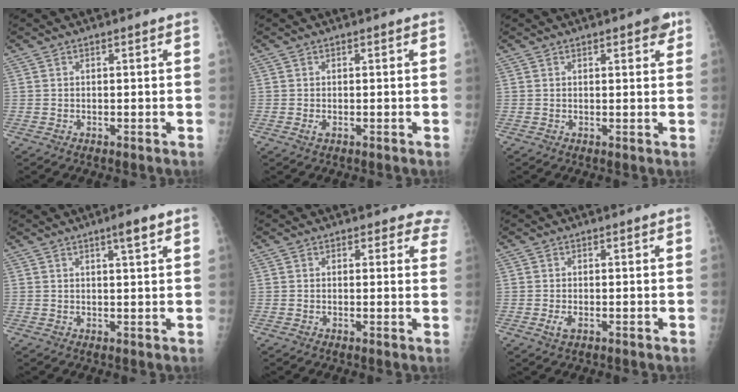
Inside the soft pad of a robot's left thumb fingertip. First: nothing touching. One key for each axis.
{"total": 1.1, "fx": 0.0, "fy": 0.6, "fz": 0.9, "tx": -0.017, "ty": -0.002, "tz": -0.004}
{"total": 3.6, "fx": 2.1, "fy": 1.5, "fz": 2.5, "tx": -0.015, "ty": -0.006, "tz": 0.021}
{"total": 3.6, "fx": 2.0, "fy": 0.5, "fz": 2.9, "tx": -0.042, "ty": -0.008, "tz": 0.031}
{"total": 5.3, "fx": 4.3, "fy": 2.9, "fz": 0.9, "tx": 0.036, "ty": -0.013, "tz": 0.022}
{"total": 2.0, "fx": -0.4, "fy": 1.1, "fz": 1.6, "tx": -0.034, "ty": -0.004, "tz": -0.011}